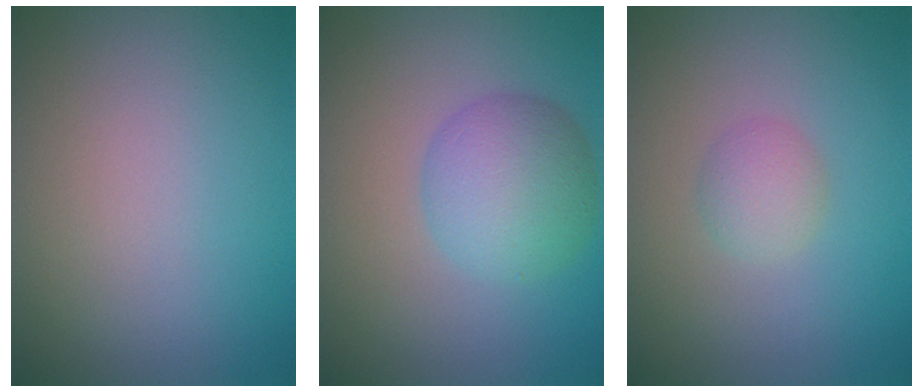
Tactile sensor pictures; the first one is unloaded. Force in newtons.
{"total": 4.9, "press": 4.9, "slide": 0.1}
{"total": 1.8, "press": 1.8, "slide": 0.1}